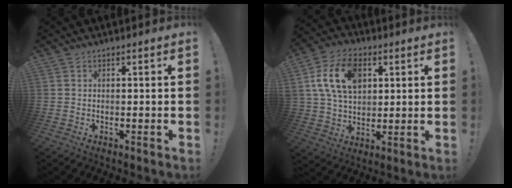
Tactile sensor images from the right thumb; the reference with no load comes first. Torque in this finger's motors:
{"motor_torque": [1.95, 3.05, 2.01, 0.31, 0.21]}